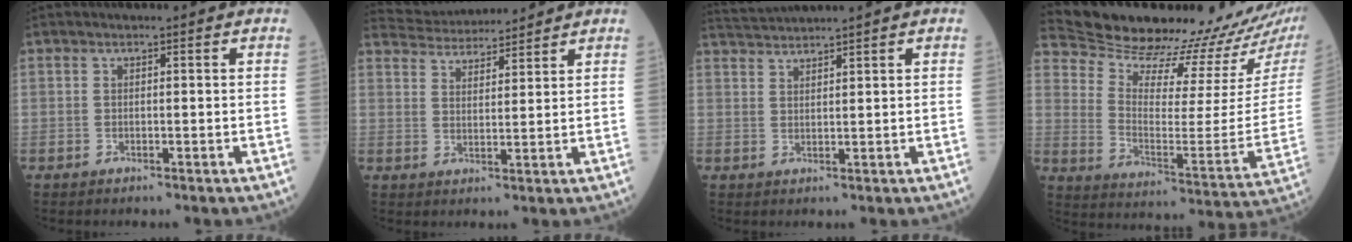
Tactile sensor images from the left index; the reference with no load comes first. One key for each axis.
{"total": 8.1, "fx": 8.0, "fy": 0.7, "fz": 1.1, "tx": -0.029, "ty": 0.025, "tz": 0.132}
{"total": 3.7, "fx": 3.4, "fy": -1.4, "fz": 0.2, "tx": -0.010, "ty": 0.011, "tz": 0.071}
{"total": 22.0, "fx": 20.6, "fy": 1.6, "fz": 7.6, "tx": -0.135, "ty": -0.102, "tz": 0.283}